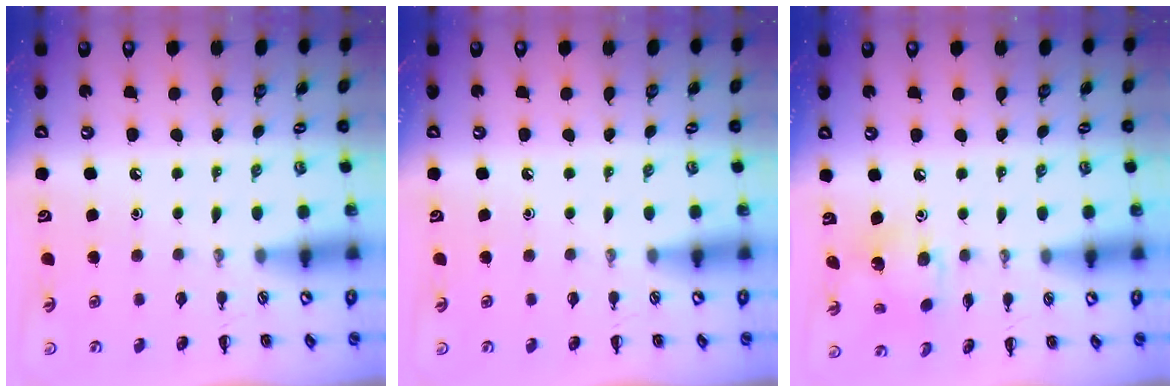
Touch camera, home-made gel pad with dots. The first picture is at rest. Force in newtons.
{"total": 0.0}
{"total": 5.3, "press": 5.2, "slide": 0.8}